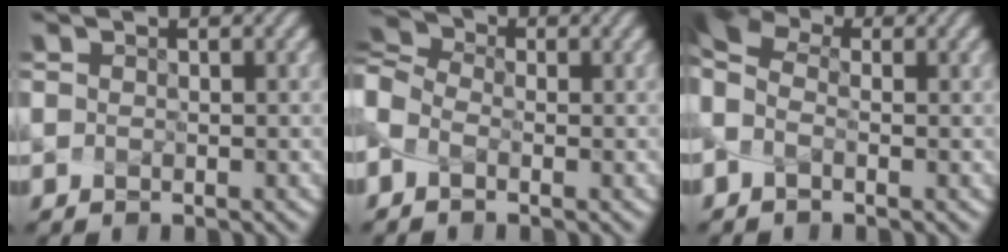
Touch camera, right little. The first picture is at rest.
{"total": 3.6, "force": [-0.5, 2.5, 2.5], "torque": [-0.063, 0.011, -0.026]}
{"total": 4.2, "force": [0.4, 2.5, 3.4], "torque": [-0.084, 0.012, -0.006]}